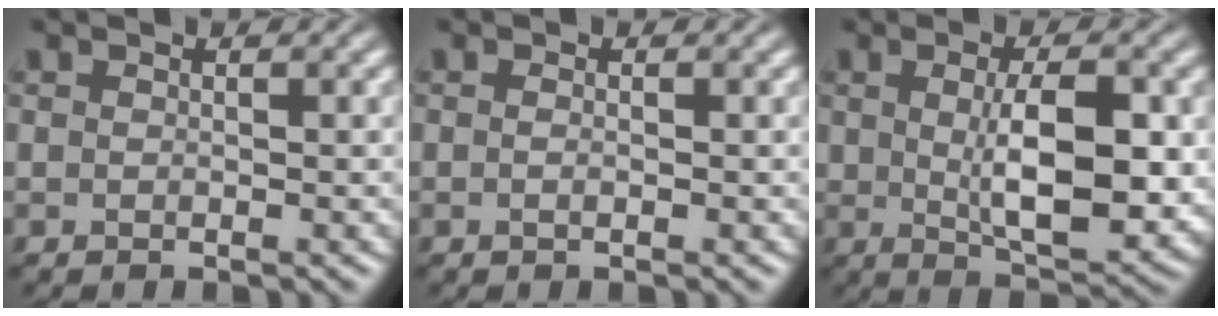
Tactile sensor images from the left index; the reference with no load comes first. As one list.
[{"total": 0.7, "force": [-0.2, 0.1, 0.6], "torque": [-0.014, -0.003, -0.003]}, {"total": 7.7, "force": [0.3, 3.1, 7.1], "torque": [-0.118, -0.008, 0.014]}]